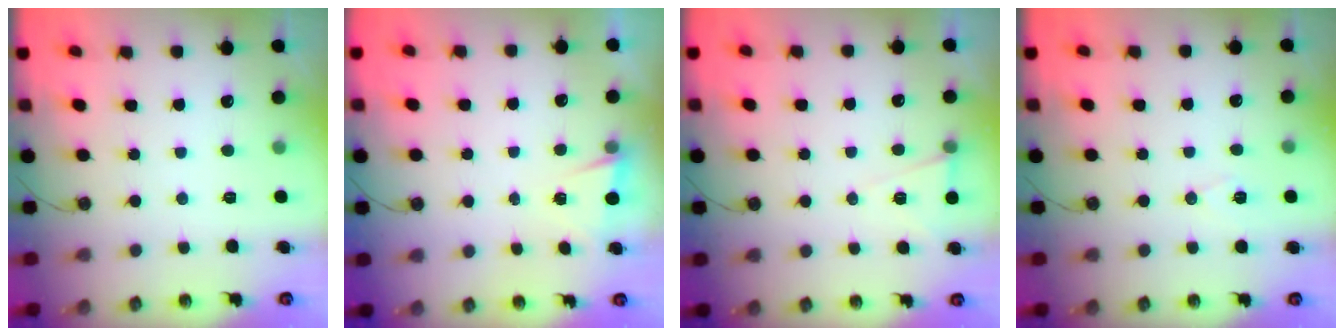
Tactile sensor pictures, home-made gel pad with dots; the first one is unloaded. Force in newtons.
{"total": 1.3, "press": 0.7, "slide": 1.1}
{"total": 6.3, "press": 4.4, "slide": 4.6}
{"total": 6.3, "press": 5.0, "slide": 3.8}